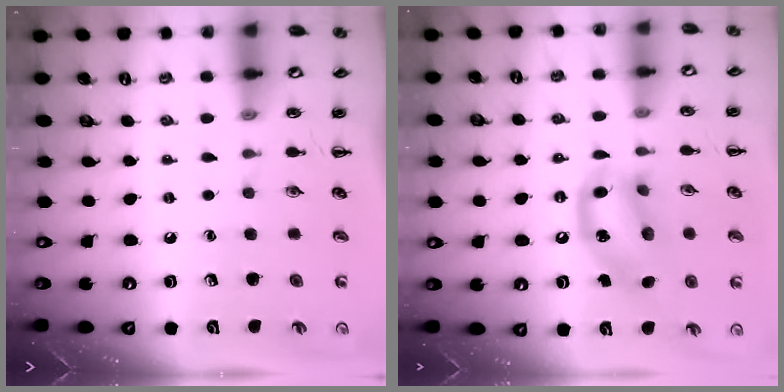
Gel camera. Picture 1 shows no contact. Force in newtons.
{"total": 13.6, "press": 13.3, "slide": 2.7}